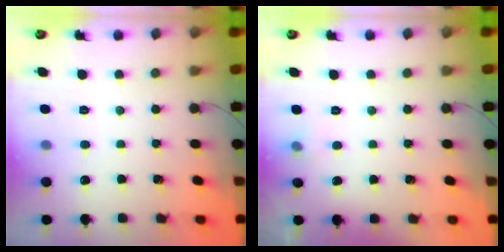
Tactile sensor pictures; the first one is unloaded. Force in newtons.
{"total": 3.6, "press": 3.3, "slide": 1.5}